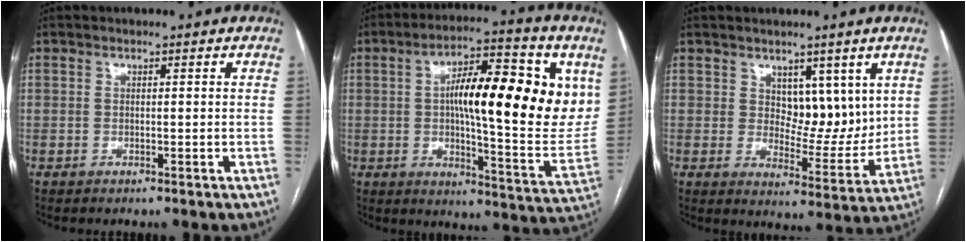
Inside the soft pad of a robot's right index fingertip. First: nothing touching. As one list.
[{"total": 22.5, "force": [5.2, 5.1, 21.3], "torque": [-0.293, 0.021, 0.073]}, {"total": 7.9, "force": [3.3, 4.3, 5.7], "torque": [-0.074, -0.004, 0.062]}]